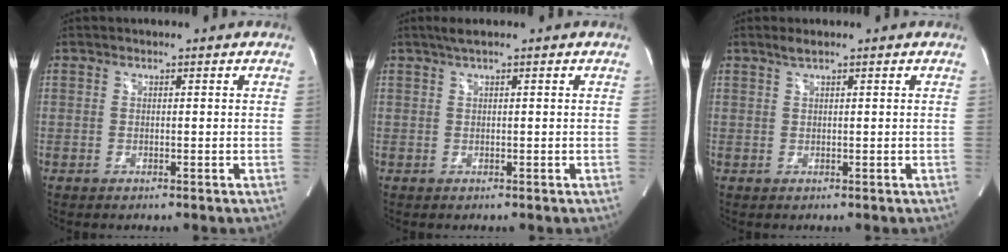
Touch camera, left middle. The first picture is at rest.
{"total": 1.9, "force": [1.3, -0.2, 1.4], "torque": [-0.032, 0.014, 0.025]}
{"total": 1.3, "force": [1.0, -0.1, 0.8], "torque": [-0.022, 0.005, 0.022]}